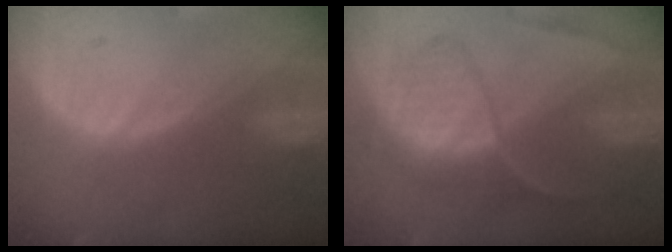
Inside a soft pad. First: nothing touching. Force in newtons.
{"total": 9.2, "press": 7.6, "slide": 5.1}